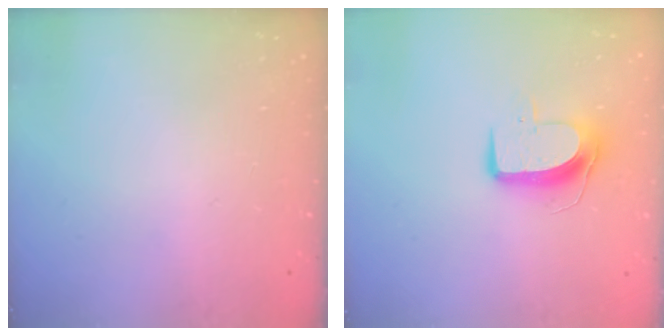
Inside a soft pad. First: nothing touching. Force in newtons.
{"total": 9.5, "press": 9.5, "slide": 0.5}